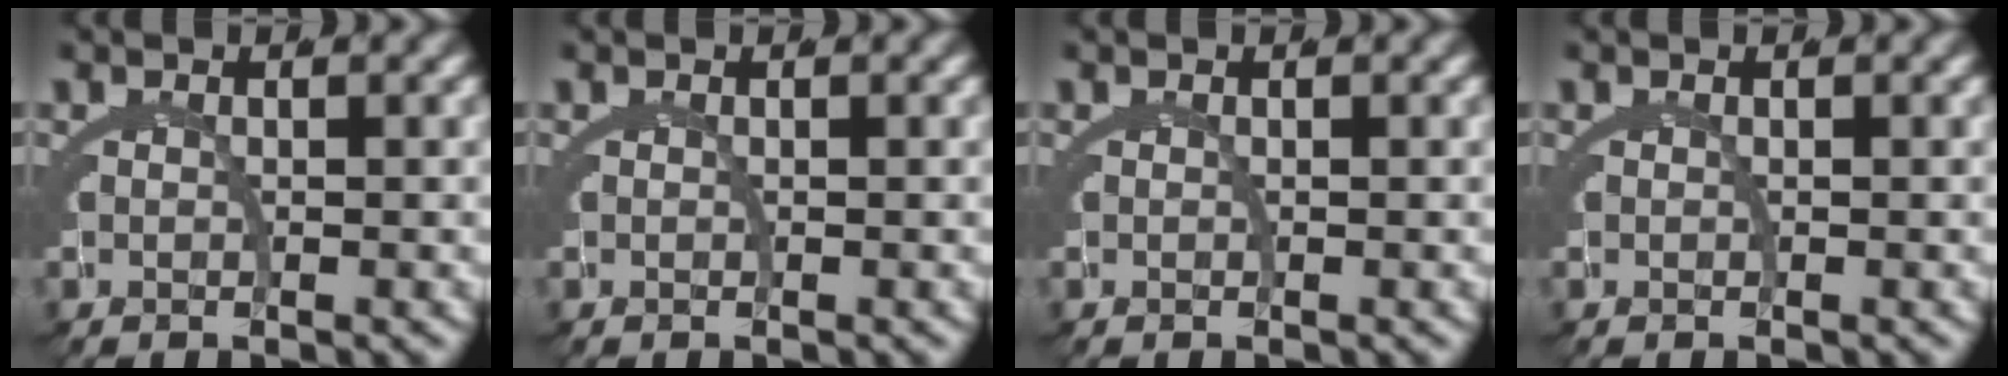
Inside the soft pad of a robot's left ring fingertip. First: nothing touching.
{"total": 0.0}
{"total": 0.0}
{"total": 0.0}